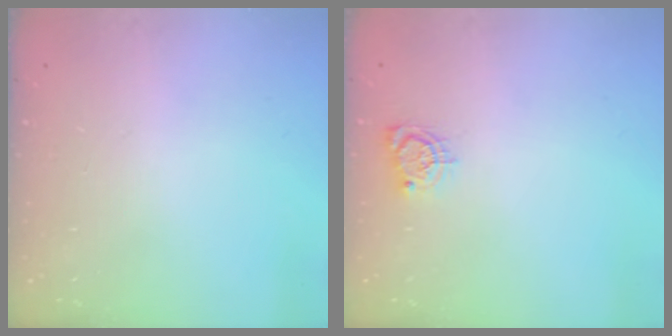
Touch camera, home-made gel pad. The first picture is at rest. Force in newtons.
{"total": 4.3, "press": 4.2, "slide": 0.4}